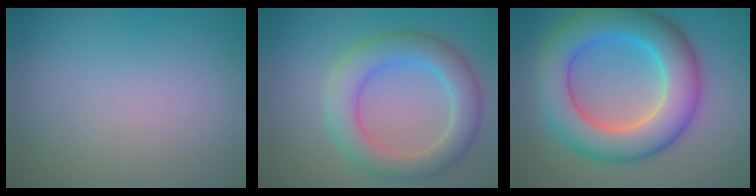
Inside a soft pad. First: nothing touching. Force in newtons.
{"total": 5.3, "press": 5.2, "slide": 0.3}
{"total": 9.5, "press": 9.5, "slide": 0.4}